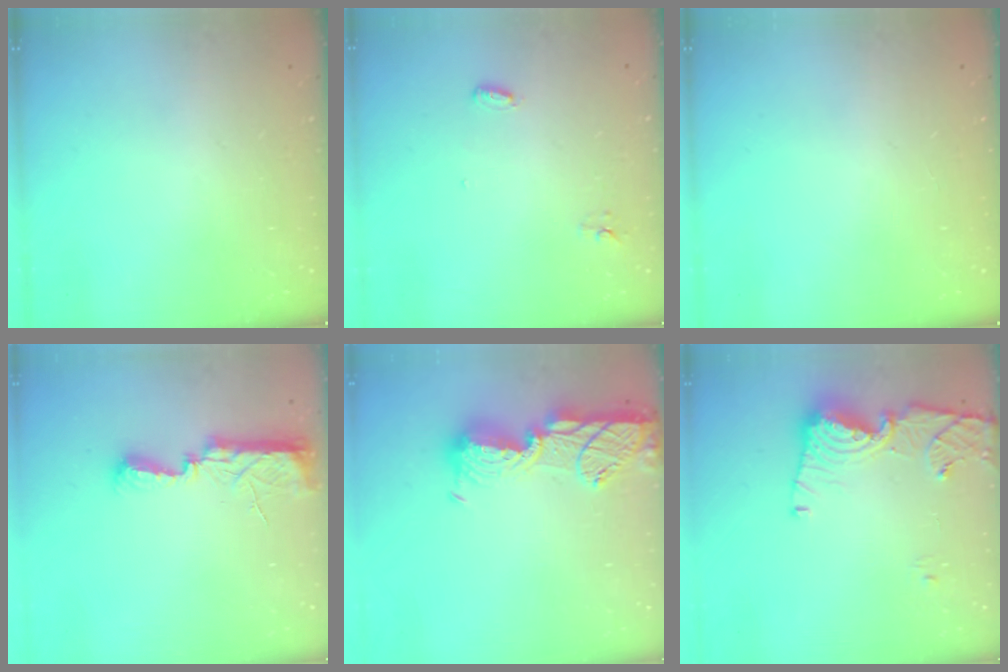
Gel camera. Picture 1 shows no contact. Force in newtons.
{"total": 3.9, "press": 3.7, "slide": 1.0}
{"total": 0.0}
{"total": 10.2, "press": 8.9, "slide": 5.1}
{"total": 14.0, "press": 13.9, "slide": 1.0}
{"total": 12.8, "press": 12.7, "slide": 1.3}